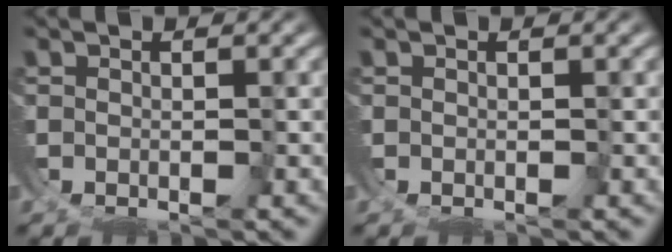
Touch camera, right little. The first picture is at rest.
{"total": 0.0}